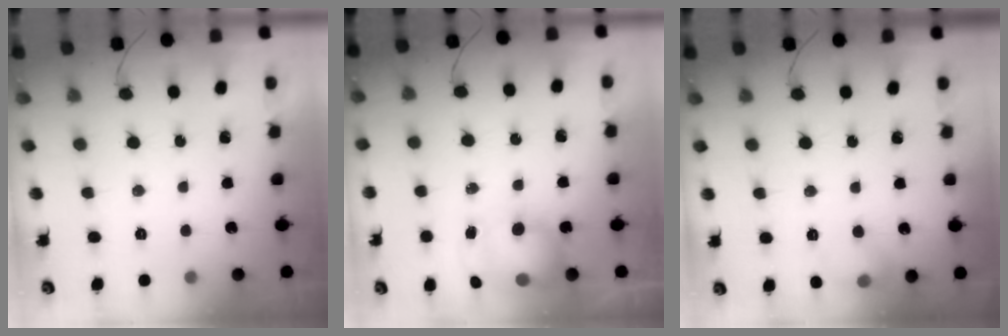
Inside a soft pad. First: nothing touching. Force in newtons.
{"total": 8.3, "press": 8.2, "slide": 1.2}
{"total": 7.6, "press": 7.6, "slide": 0.9}